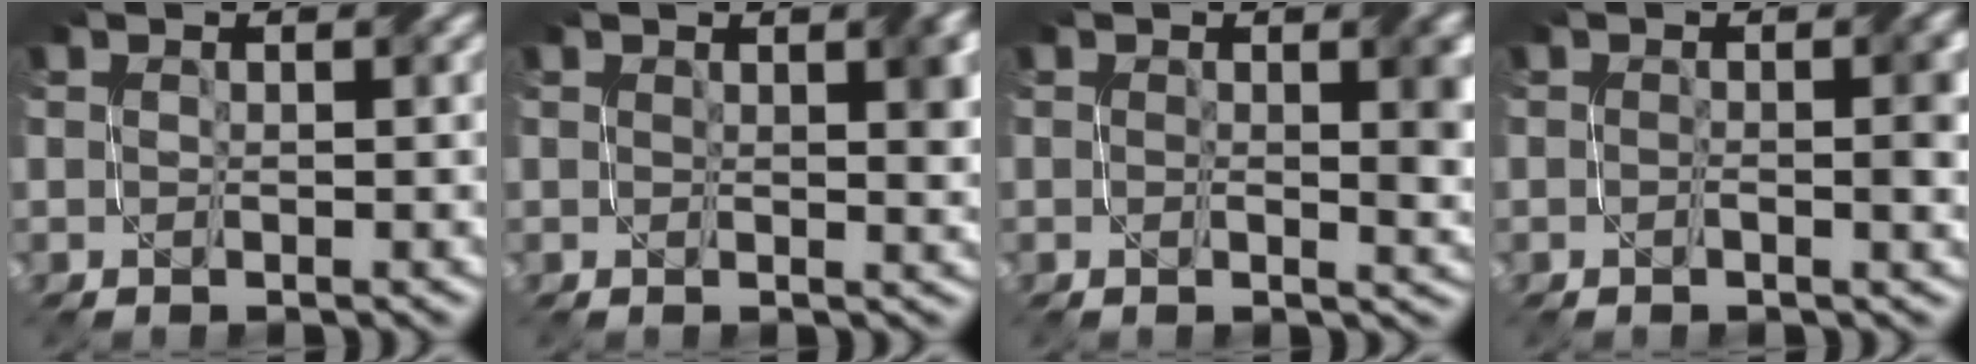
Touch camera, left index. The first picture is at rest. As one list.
[{"total": 2.9, "force": [1.1, 0.9, 2.5], "torque": [-0.029, 0.001, 0.018]}, {"total": 3.6, "force": [0.6, 1.1, 3.3], "torque": [-0.042, 0.000, 0.009]}, {"total": 2.5, "force": [-0.1, 0.5, 2.5], "torque": [-0.036, 0.000, -0.004]}]